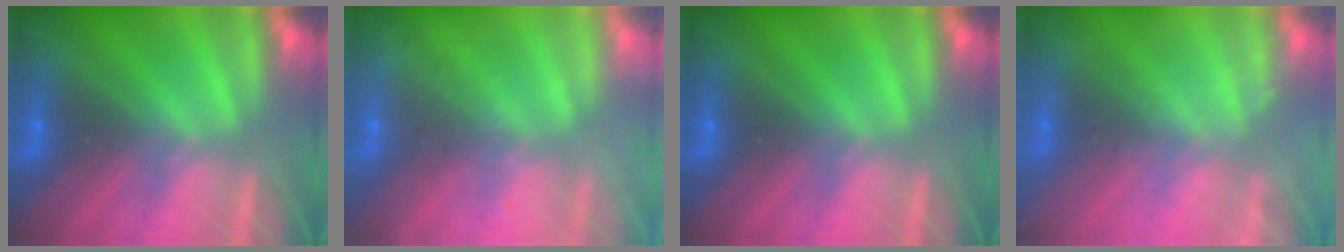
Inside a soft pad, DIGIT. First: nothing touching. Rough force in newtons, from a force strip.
{"total": 2.4}
{"total": 0.0}
{"total": 2.4}